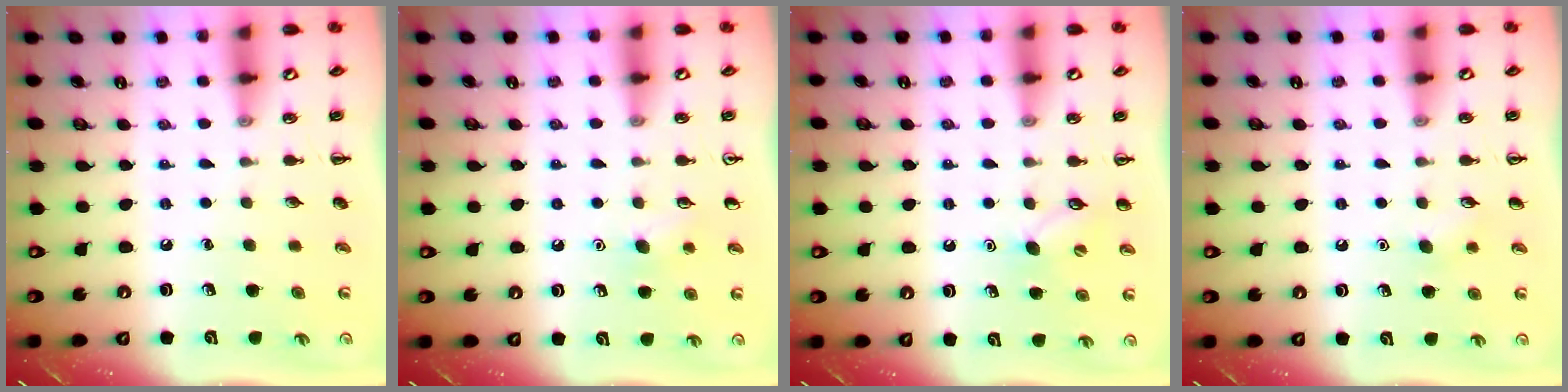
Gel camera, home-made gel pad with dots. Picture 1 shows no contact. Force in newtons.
{"total": 5.2, "press": 5.0, "slide": 1.4}
{"total": 5.5, "press": 5.3, "slide": 1.4}
{"total": 4.7, "press": 4.5, "slide": 1.2}